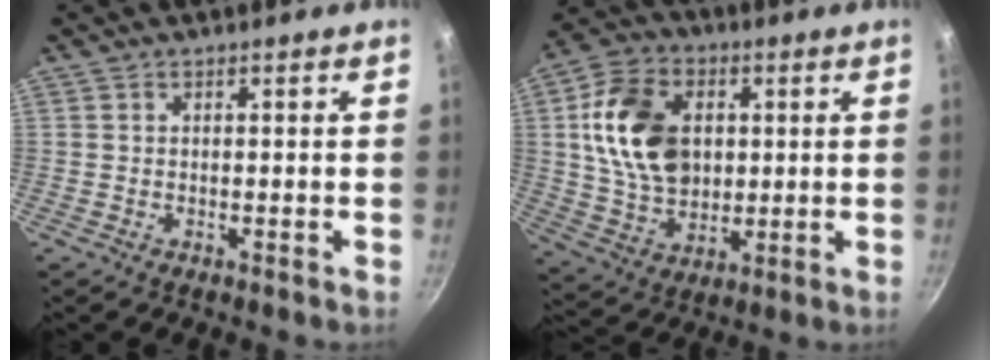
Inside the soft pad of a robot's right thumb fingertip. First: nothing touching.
{"total": 17.0, "force": [2.7, 12.2, 11.5], "torque": [-0.186, -0.003, 0.050]}